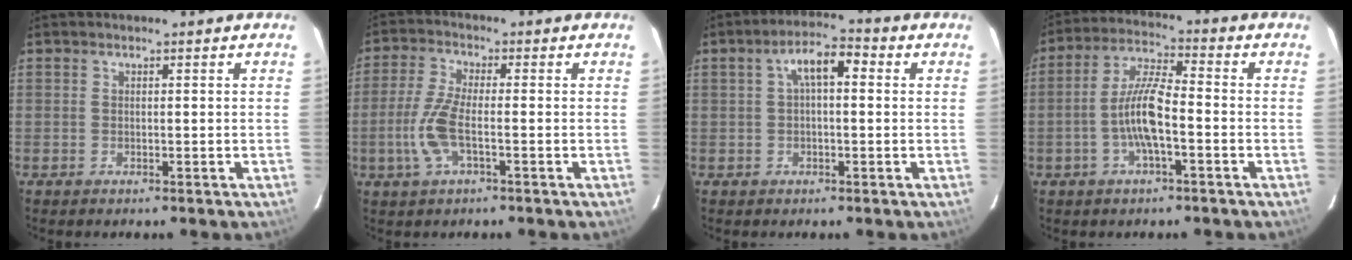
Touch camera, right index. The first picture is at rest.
{"total": 7.6, "force": [-2.0, 2.0, 7.0], "torque": [-0.159, -0.001, -0.042]}
{"total": 5.9, "force": [1.1, 2.4, 5.3], "torque": [-0.095, 0.023, 0.018]}
{"total": 8.6, "force": [-2.5, 1.7, 8.0], "torque": [-0.167, 0.007, -0.049]}